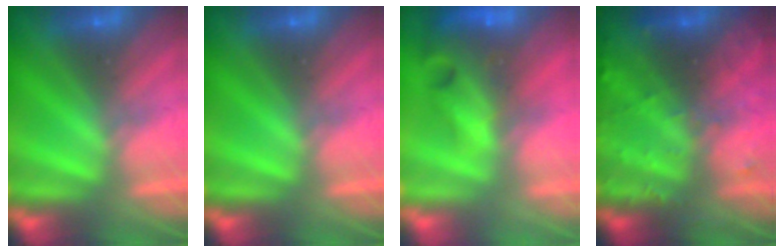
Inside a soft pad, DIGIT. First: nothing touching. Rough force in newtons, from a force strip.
{"total": 0.0}
{"total": 9.8}
{"total": 8.5}